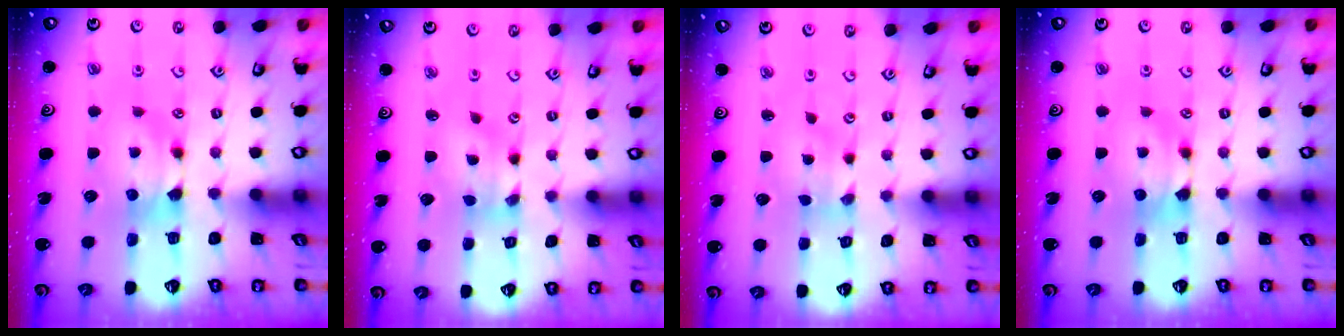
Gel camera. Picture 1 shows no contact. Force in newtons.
{"total": 1.9, "press": 1.3, "slide": 1.3}
{"total": 1.9, "press": 1.6, "slide": 0.9}
{"total": 0.0}